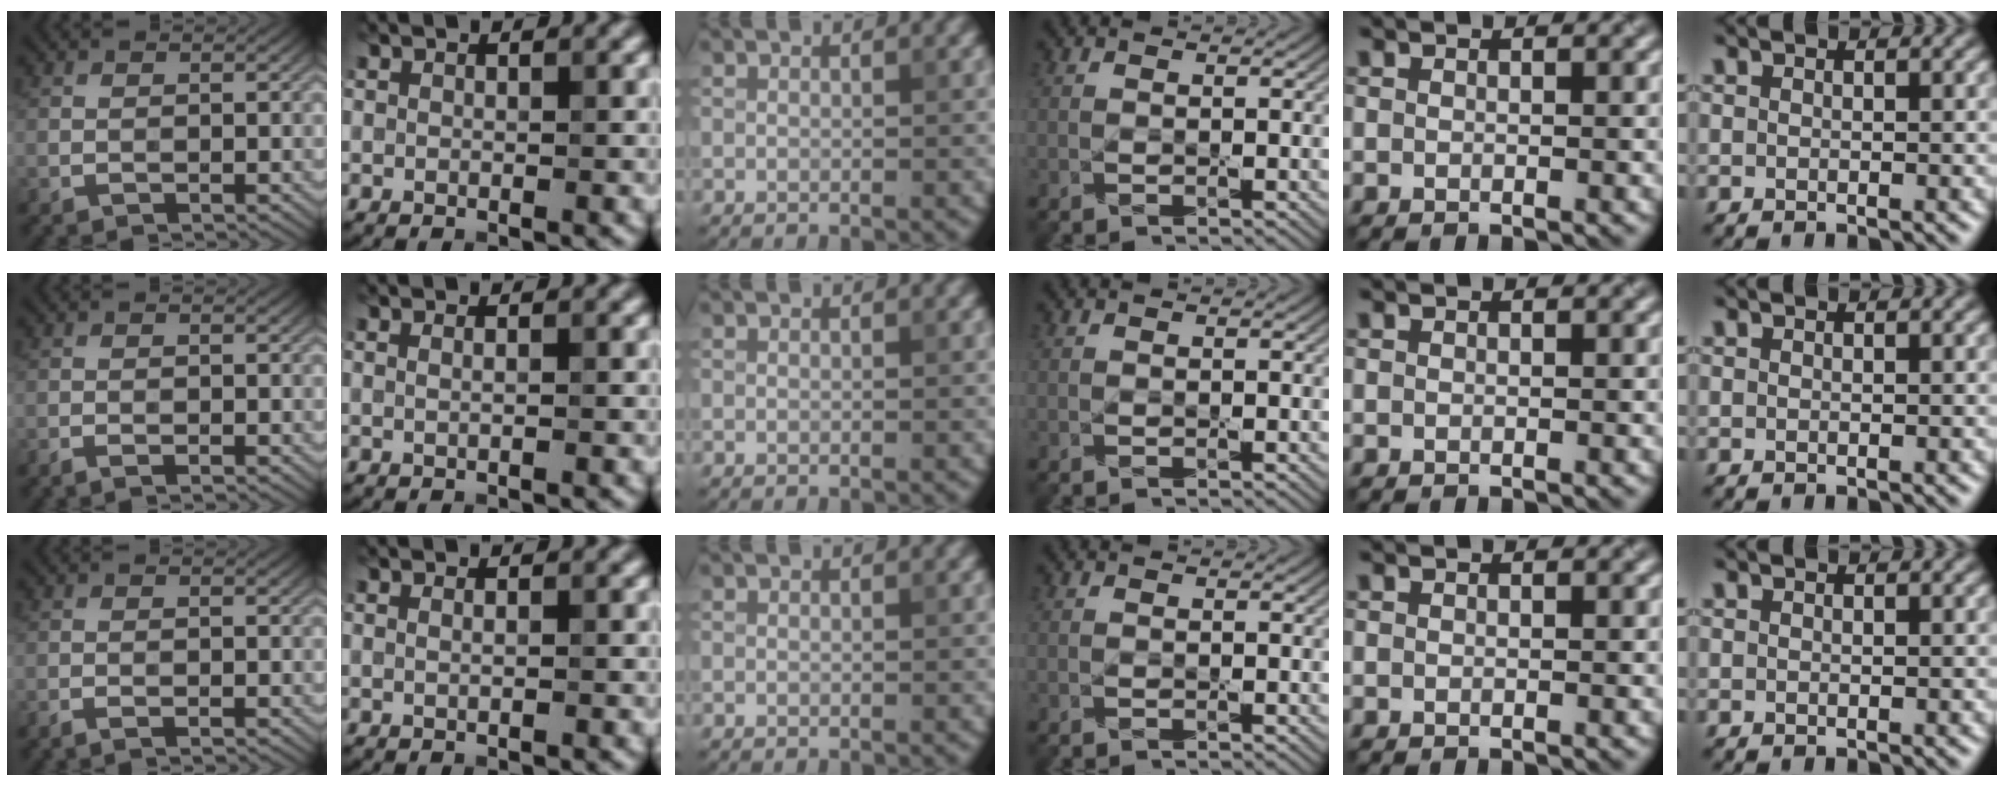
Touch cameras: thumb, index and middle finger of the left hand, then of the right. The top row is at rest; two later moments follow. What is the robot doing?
{"motion": "wipe", "object": "whiteboard"}